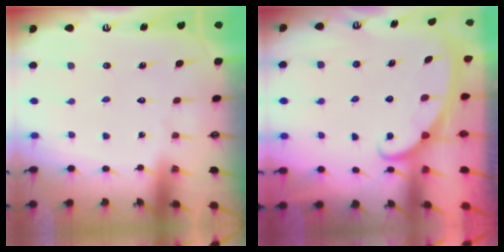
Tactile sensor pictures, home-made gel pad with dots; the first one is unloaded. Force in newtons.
{"total": 2.4, "press": 2.4, "slide": 0.3}